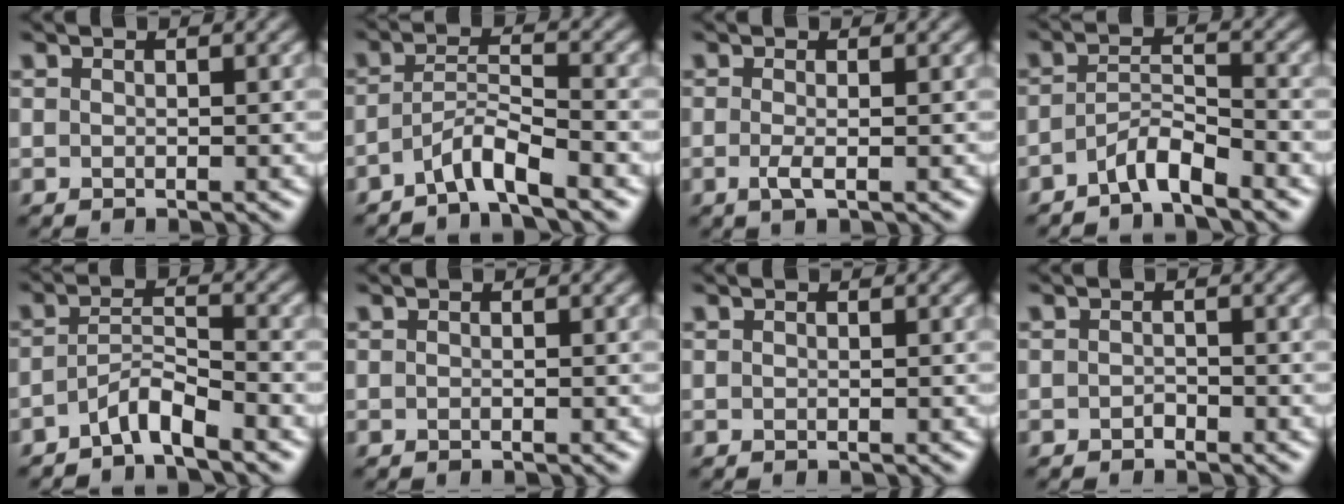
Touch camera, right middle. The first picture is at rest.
{"total": 3.2, "force": [-2.5, 0.3, 1.9], "torque": [-0.034, 0.008, -0.055]}
{"total": 1.4, "force": [-0.3, 0.3, 1.4], "torque": [-0.030, -0.006, -0.009]}
{"total": 2.9, "force": [-2.3, 0.5, 1.7], "torque": [-0.028, 0.008, -0.049]}
{"total": 2.9, "force": [-2.3, 0.4, 1.7], "torque": [-0.029, 0.007, -0.050]}
{"total": 0.0}
{"total": 0.0}
{"total": 0.7, "force": [-0.4, 0.4, 0.3], "torque": [-0.005, -0.002, -0.008]}